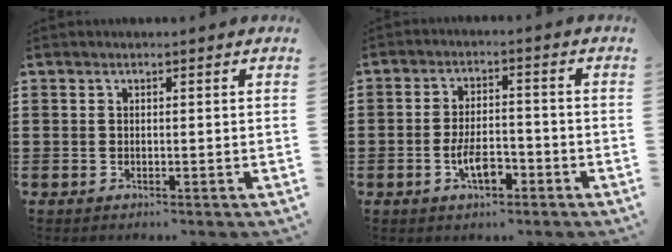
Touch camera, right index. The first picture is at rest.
{"total": 5.6, "force": [-2.3, 2.3, 4.5], "torque": [-0.085, 0.007, -0.044]}